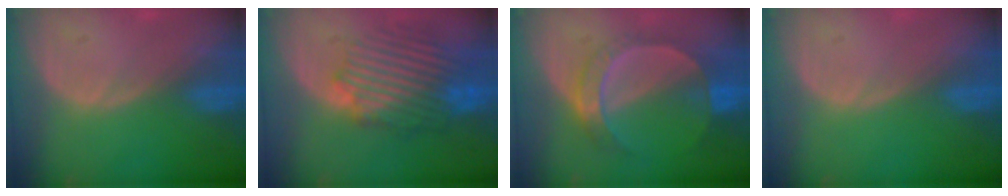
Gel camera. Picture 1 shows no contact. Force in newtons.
{"total": 9.8, "press": 9.5, "slide": 2.5}
{"total": 7.3, "press": 6.4, "slide": 3.4}
{"total": 0.0}